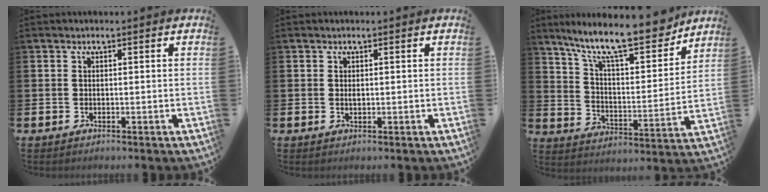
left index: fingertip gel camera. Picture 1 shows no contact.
{"total": 0.5, "force": [0.2, 0.3, 0.4], "torque": [-0.010, 0.001, 0.003]}
{"total": 13.3, "force": [11.4, 2.7, 6.3], "torque": [-0.142, -0.068, 0.196]}